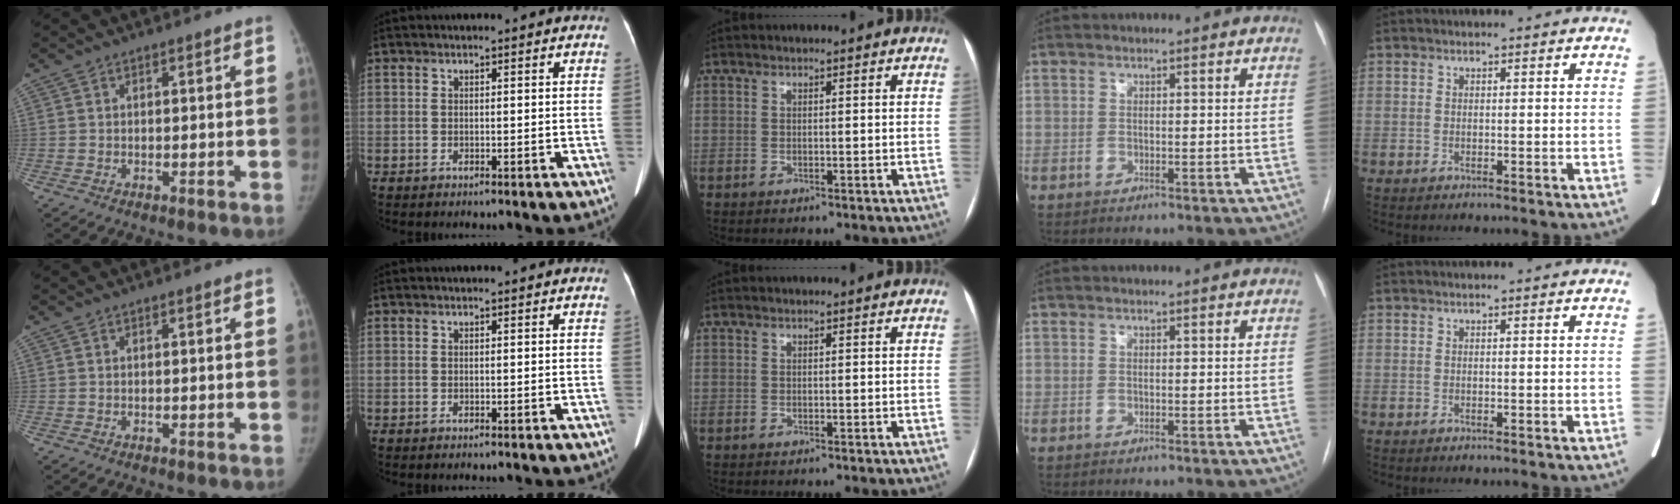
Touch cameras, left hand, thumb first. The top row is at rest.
{}